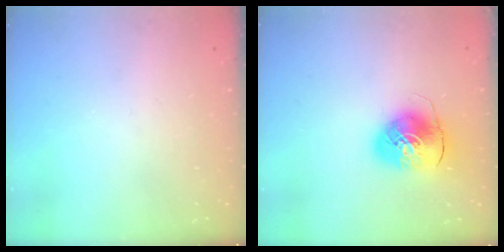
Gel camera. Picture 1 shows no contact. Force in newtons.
{"total": 9.5, "press": 9.4, "slide": 1.5}